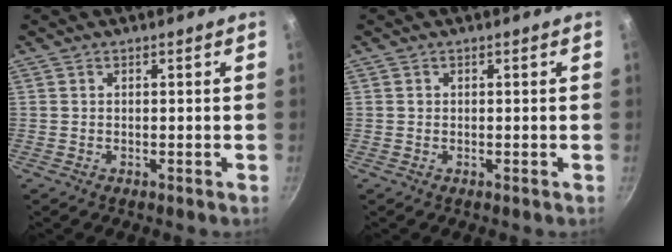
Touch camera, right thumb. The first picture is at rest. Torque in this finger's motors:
{"motor_torque": [0.26, 0.21, 0.25, 0.09, 0.00]}